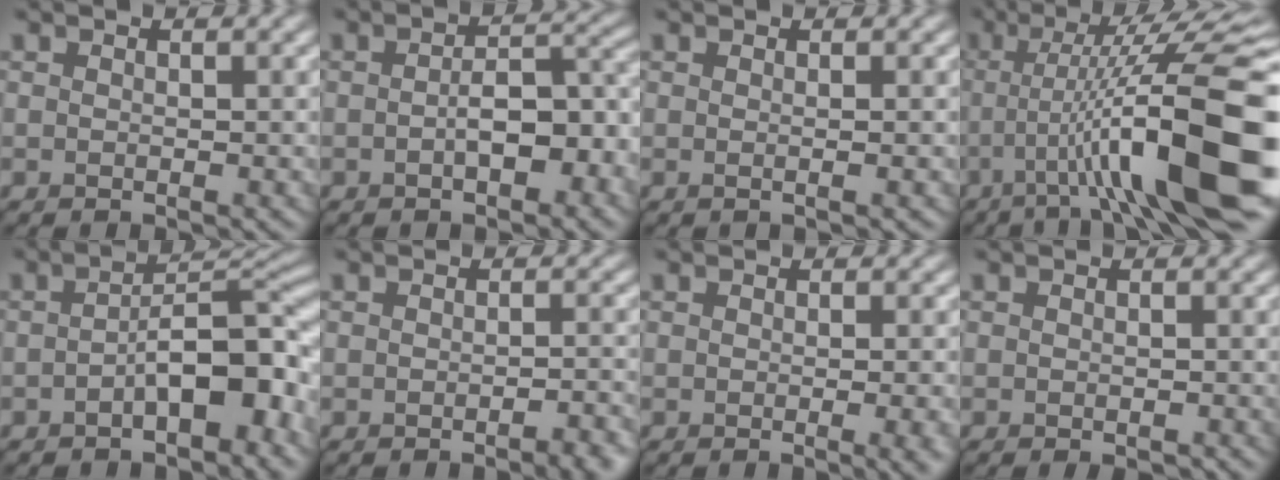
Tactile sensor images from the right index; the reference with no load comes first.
{"total": 5.1, "force": [-1.4, 2.2, 4.4], "torque": [-0.069, 0.006, -0.023]}
{"total": 1.0, "force": [0.0, 0.4, 0.9], "torque": [-0.008, 0.002, -0.003]}
{"total": 14.7, "force": [-2.6, 2.8, 14.2], "torque": [-0.200, 0.022, -0.037]}
{"total": 7.2, "force": [-2.2, 2.9, 6.2], "torque": [-0.081, 0.020, -0.042]}
{"total": 3.3, "force": [-1.9, 1.0, 2.5], "torque": [-0.017, 0.007, -0.023]}
{"total": 4.0, "force": [-0.8, 1.5, 3.6], "torque": [-0.025, -0.007, -0.007]}
{"total": 1.3, "force": [-0.8, 0.2, 1.0], "torque": [-0.010, -0.003, -0.010]}